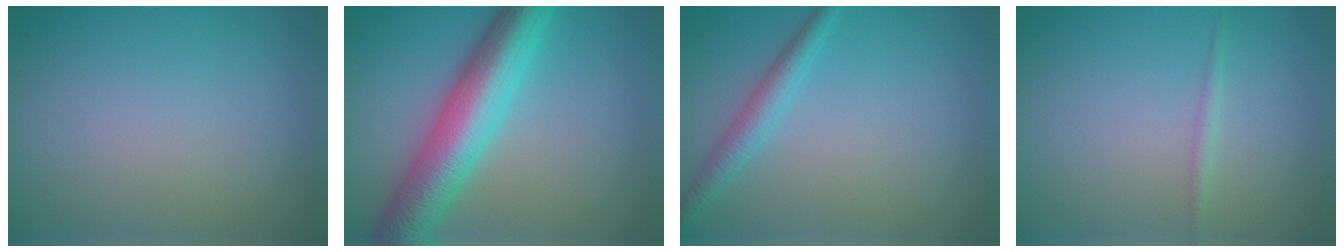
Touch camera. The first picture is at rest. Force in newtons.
{"total": 9.0, "press": 9.0, "slide": 0.2}
{"total": 2.3, "press": 2.3, "slide": 0.1}
{"total": 0.7, "press": 0.7, "slide": 0.0}